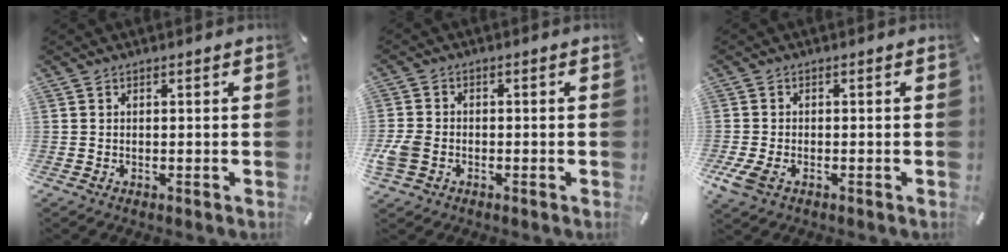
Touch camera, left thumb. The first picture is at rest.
{"total": 5.1, "force": [-1.6, 3.9, 2.8], "torque": [-0.072, 0.002, -0.033]}
{"total": 4.0, "force": [-1.8, 2.2, 2.8], "torque": [-0.078, -0.005, -0.038]}